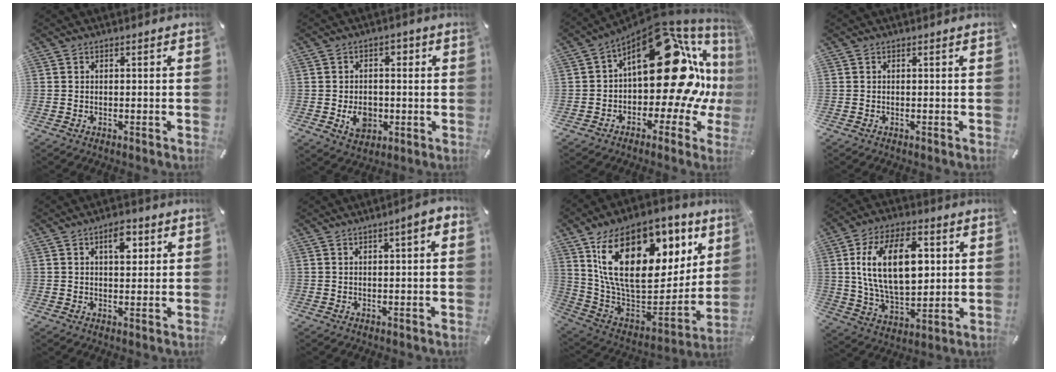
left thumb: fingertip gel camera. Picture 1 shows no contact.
{"total": 8.3, "force": [-1.2, 6.8, 4.6], "torque": [-0.065, 0.008, -0.022]}
{"total": 26.9, "force": [7.4, 14.3, 21.6], "torque": [-0.298, -0.065, 0.136]}
{"total": 0.0}
{"total": 5.7, "force": [2.2, 2.9, 4.3], "torque": [-0.052, -0.008, 0.029]}
{"total": 3.4, "force": [0.5, 1.0, 3.2], "torque": [-0.050, 0.003, 0.005]}
{"total": 27.6, "force": [11.9, 16.1, 19.1], "torque": [-0.324, -0.071, 0.212]}
{"total": 19.1, "force": [3.8, 11.1, 15.1], "torque": [-0.290, 0.006, 0.061]}